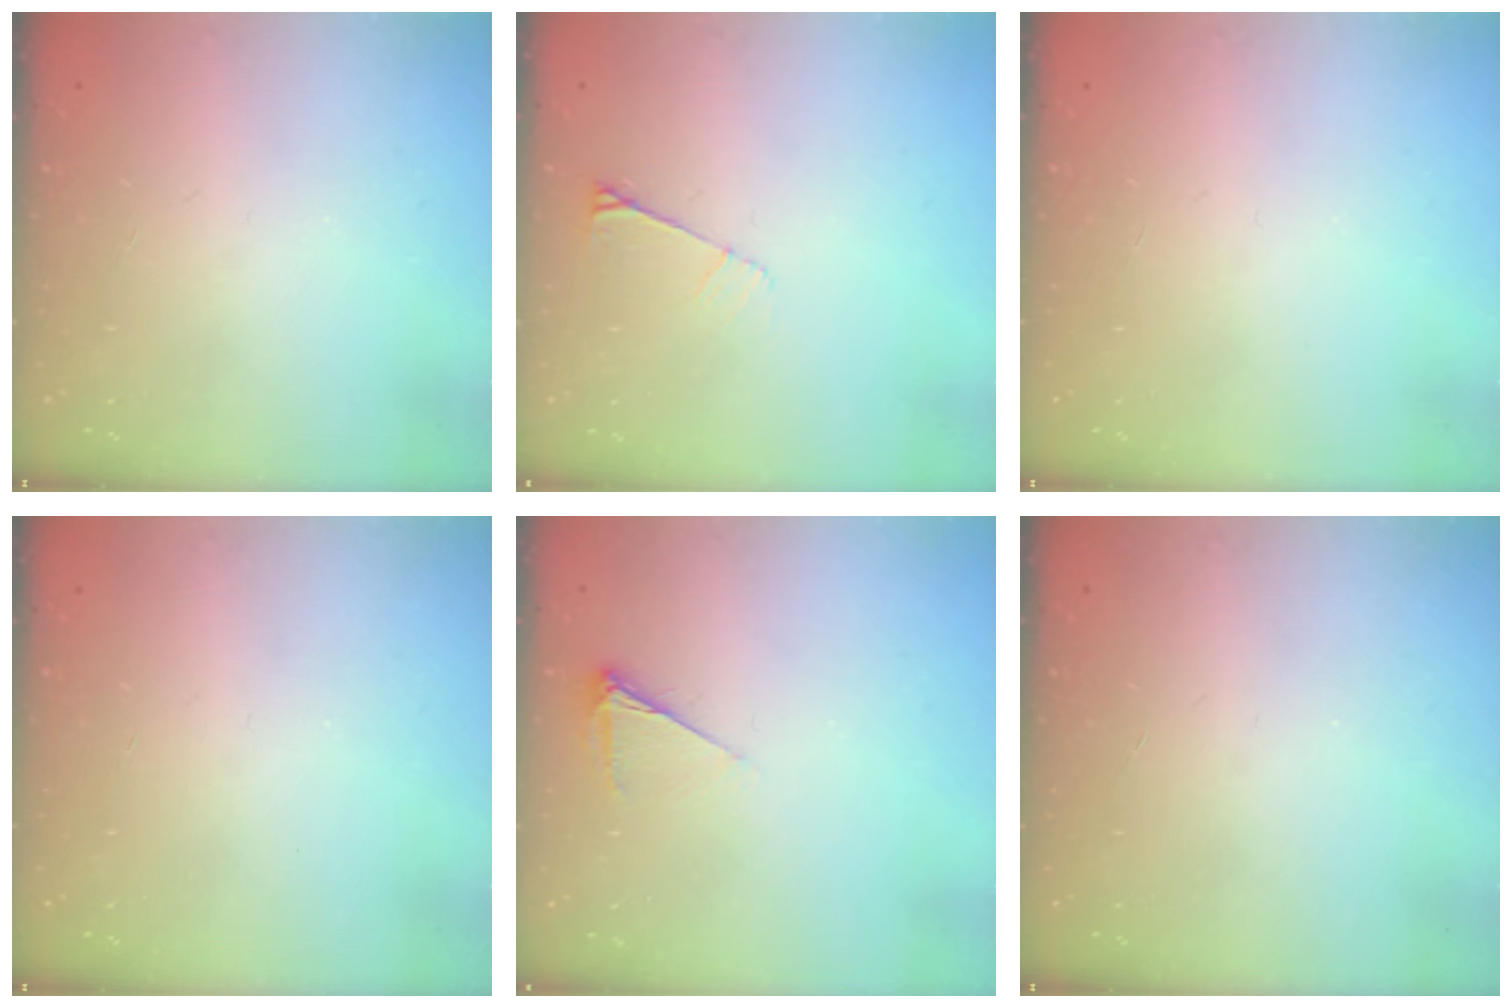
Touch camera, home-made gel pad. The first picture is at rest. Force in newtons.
{"total": 4.5, "press": 4.4, "slide": 0.6}
{"total": 0.0}
{"total": 0.0}
{"total": 4.6, "press": 4.6, "slide": 0.7}
{"total": 0.0}